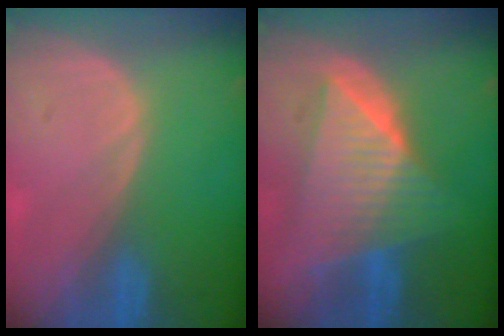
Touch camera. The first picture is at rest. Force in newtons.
{"total": 10.0, "press": 9.9, "slide": 0.7}